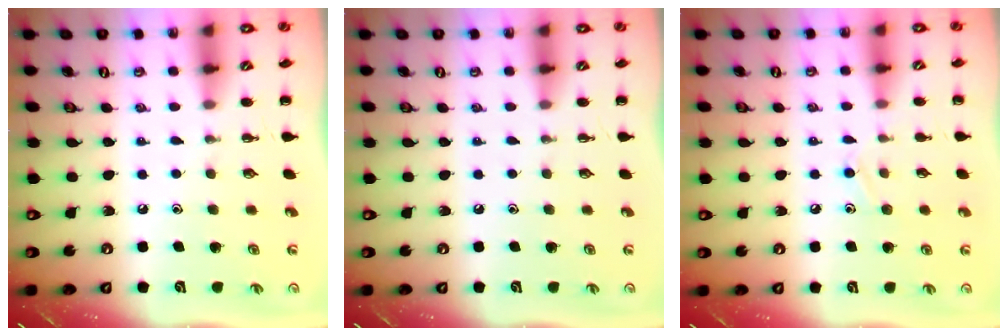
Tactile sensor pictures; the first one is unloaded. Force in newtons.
{"total": 0.0}
{"total": 8.4, "press": 8.1, "slide": 2.4}